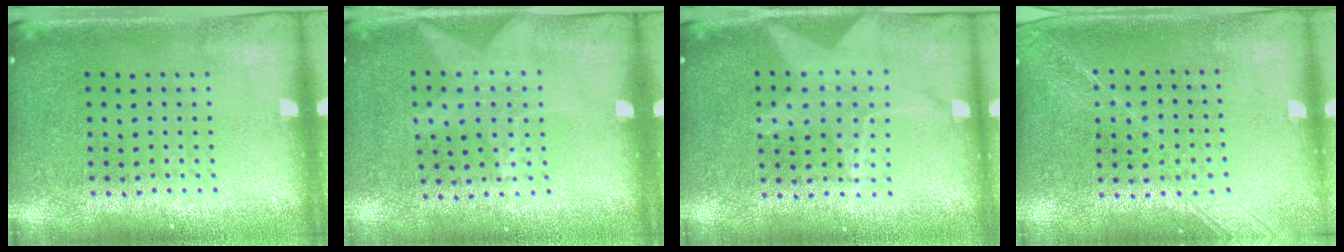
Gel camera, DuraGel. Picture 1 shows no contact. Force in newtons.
{"total": 1.2, "press": 0.9, "slide": 0.8}
{"total": 1.0, "press": 1.0, "slide": 0.1}
{"total": 1.6, "press": 1.4, "slide": 0.8}